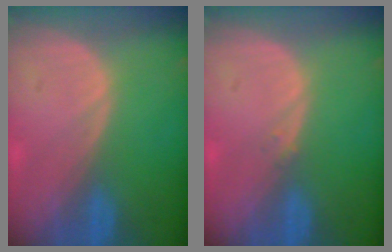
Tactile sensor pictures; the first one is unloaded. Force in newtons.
{"total": 0.6, "press": 0.5, "slide": 0.3}